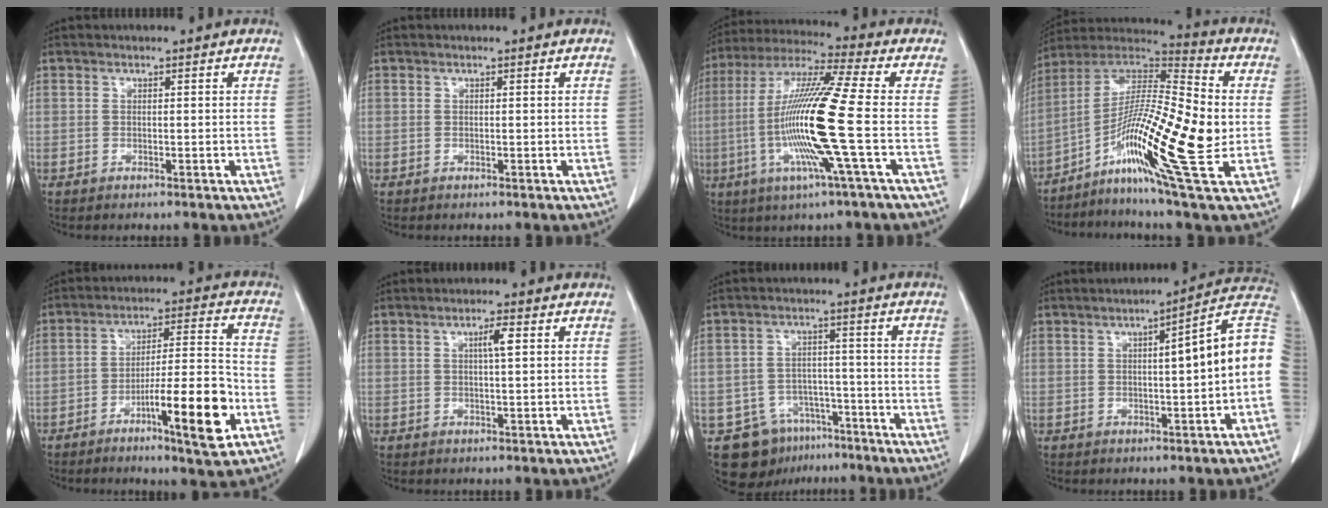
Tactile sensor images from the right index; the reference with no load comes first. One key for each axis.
{"total": 0.0}
{"total": 16.7, "fx": -3.0, "fy": -1.3, "fz": 16.3, "tx": -0.329, "ty": -0.009, "tz": -0.073}
{"total": 20.6, "fx": -4.3, "fy": 1.3, "fz": 20.1, "tx": -0.383, "ty": -0.010, "tz": -0.085}
{"total": 13.2, "fx": -5.7, "fy": 1.3, "fz": 11.8, "tx": -0.184, "ty": 0.005, "tz": -0.087}
{"total": 2.6, "fx": 0.8, "fy": 0.1, "fz": 2.5, "tx": -0.045, "ty": 0.002, "tz": 0.012}
{"total": 10.1, "fx": -6.2, "fy": 7.4, "fz": 2.8, "tx": -0.046, "ty": 0.019, "tz": -0.089}
{"total": 10.5, "fx": 0.3, "fy": 0.4, "fz": 10.5, "tx": -0.136, "ty": 0.028, "tz": -0.004}